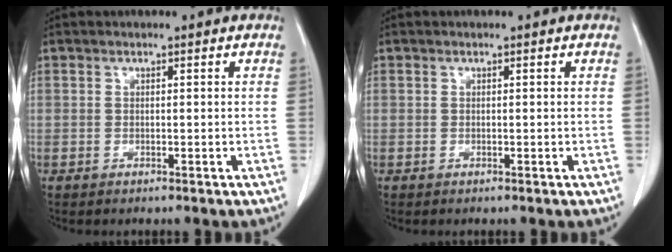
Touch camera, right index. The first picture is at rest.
{"total": 0.0}